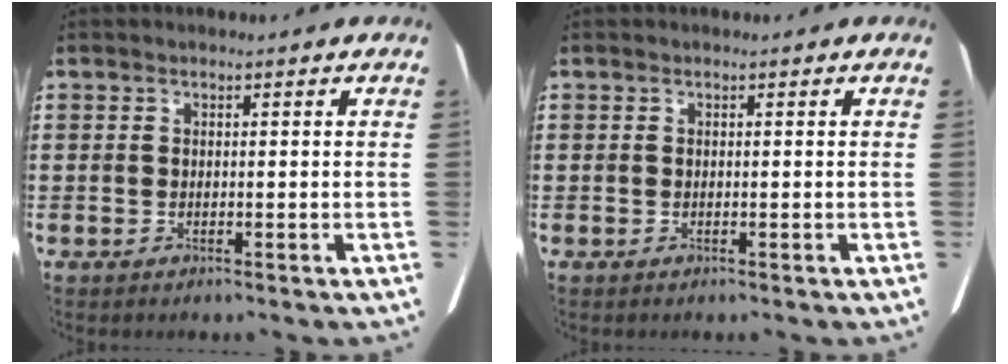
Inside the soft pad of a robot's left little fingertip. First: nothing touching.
{"total": 0.0}